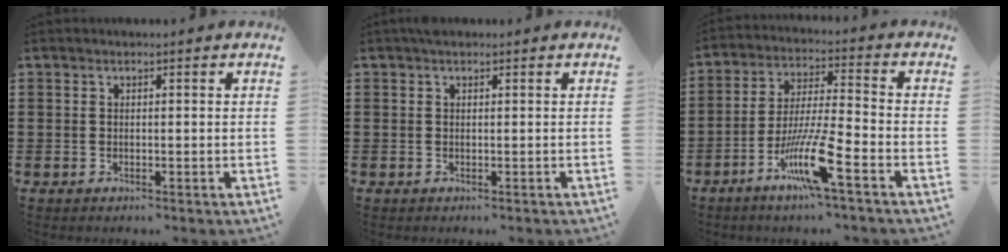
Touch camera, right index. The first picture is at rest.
{"total": 0.7, "force": [0.3, 0.5, 0.2], "torque": [-0.007, 0.004, 0.006]}
{"total": 10.4, "force": [-5.8, 0.8, 8.6], "torque": [-0.179, -0.007, -0.111]}